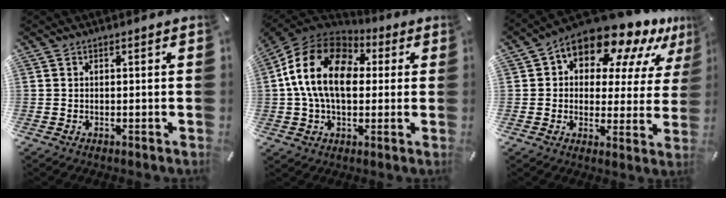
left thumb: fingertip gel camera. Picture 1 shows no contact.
{"total": 16.9, "force": [1.6, 12.5, 11.3], "torque": [-0.240, 0.012, 0.024]}
{"total": 14.6, "force": [10.8, 6.8, 7.2], "torque": [-0.124, -0.080, 0.183]}